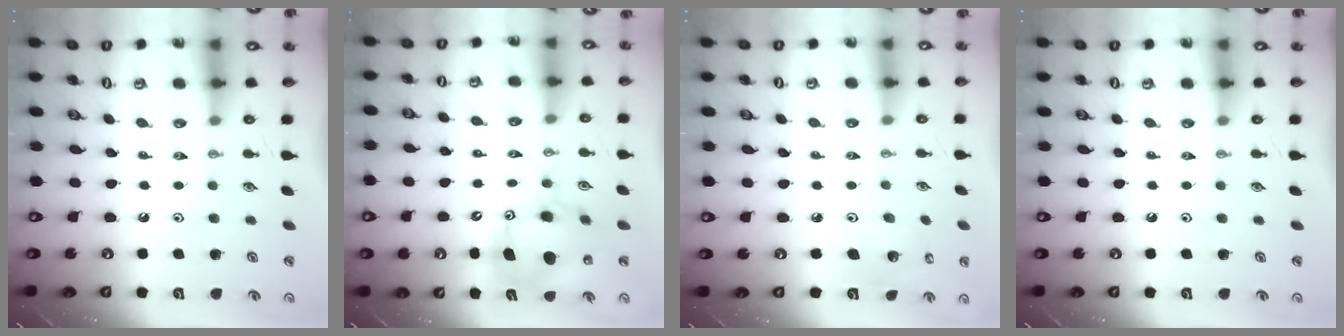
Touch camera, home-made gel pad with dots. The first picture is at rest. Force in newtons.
{"total": 12.3, "press": 12.0, "slide": 2.7}
{"total": 3.9, "press": 3.7, "slide": 1.3}
{"total": 0.0}